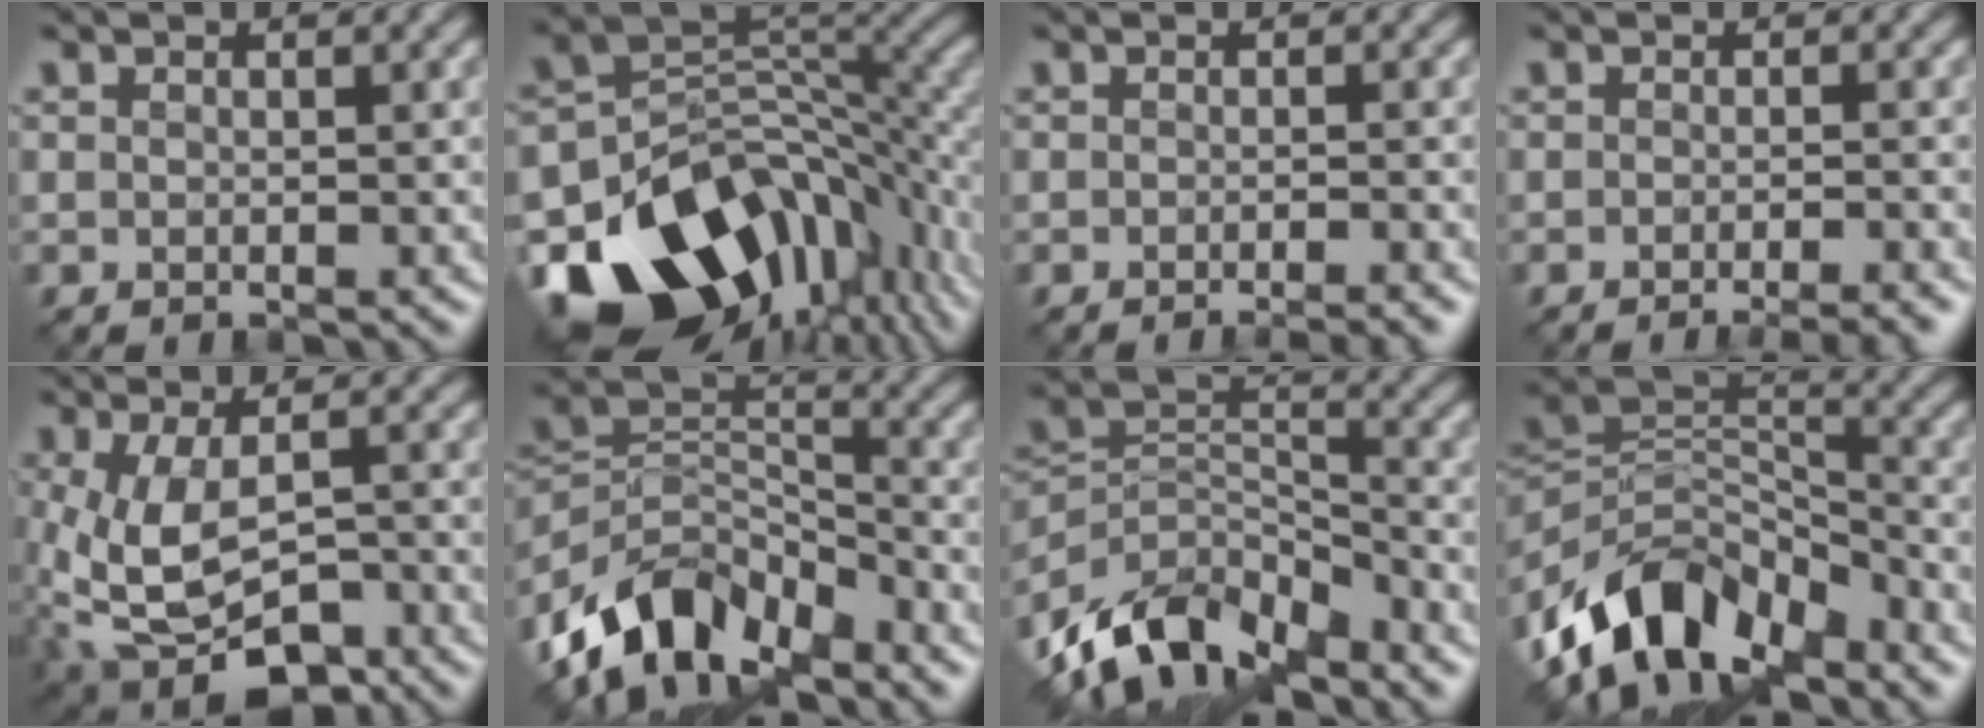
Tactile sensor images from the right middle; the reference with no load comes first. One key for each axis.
{"total": 16.2, "fx": -8.9, "fy": 10.1, "fz": 9.0, "tx": -0.174, "ty": -0.025, "tz": -0.130}
{"total": 1.9, "fx": -1.4, "fy": 0.0, "fz": 1.2, "tx": -0.009, "ty": -0.005, "tz": -0.024}
{"total": 2.9, "fx": -2.1, "fy": 0.2, "fz": 2.0, "tx": -0.023, "ty": -0.002, "tz": -0.035}
{"total": 7.7, "fx": -3.2, "fy": 4.1, "fz": 5.8, "tx": -0.119, "ty": -0.025, "tz": -0.045}
{"total": 9.2, "fx": -6.8, "fy": 4.4, "fz": 4.3, "tx": -0.066, "ty": 0.000, "tz": -0.140}
{"total": 10.4, "fx": -7.8, "fy": 4.5, "fz": 5.2, "tx": -0.097, "ty": 0.002, "tz": -0.156}
{"total": 10.3, "fx": -7.1, "fy": 5.2, "fz": 5.3, "tx": -0.082, "ty": 0.005, "tz": -0.141}